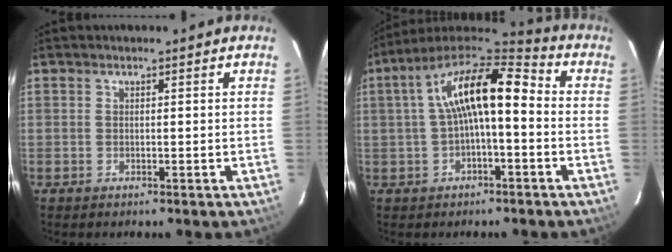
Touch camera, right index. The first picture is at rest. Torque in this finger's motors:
{"motor_torque": [0.67, -0.12, 1.06, 0.21]}